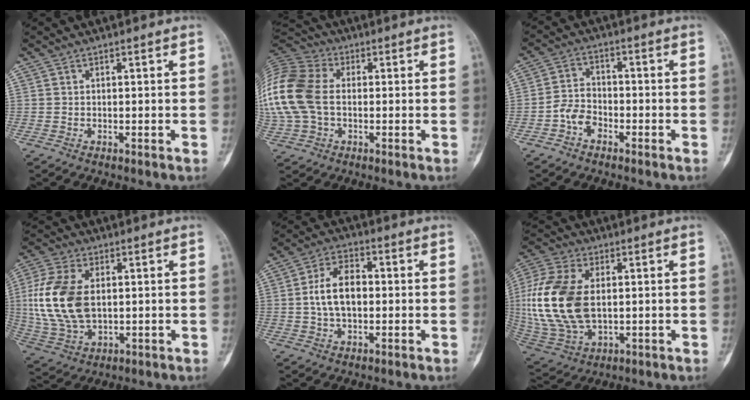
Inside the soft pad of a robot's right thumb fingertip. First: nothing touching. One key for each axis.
{"total": 19.9, "fx": 0.1, "fy": 14.1, "fz": 14.0, "tx": -0.355, "ty": 0.024, "tz": 0.004}
{"total": 5.1, "fx": -2.6, "fy": 3.5, "fz": 2.6, "tx": -0.033, "ty": 0.026, "tz": -0.055}
{"total": 16.0, "fx": 1.6, "fy": 9.7, "fz": 12.7, "tx": -0.278, "ty": -0.001, "tz": 0.037}
{"total": 9.0, "fx": 0.1, "fy": 5.5, "fz": 7.2, "tx": -0.121, "ty": 0.017, "tz": -0.003}
{"total": 20.5, "fx": 1.3, "fy": 12.3, "fz": 16.3, "tx": -0.366, "ty": -0.007, "tz": 0.034}